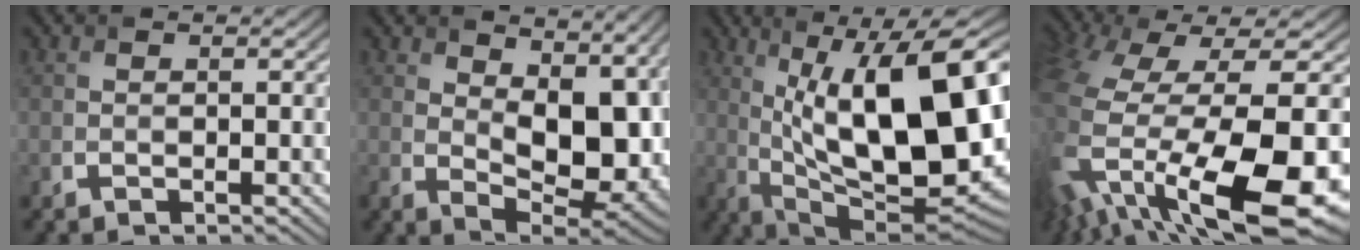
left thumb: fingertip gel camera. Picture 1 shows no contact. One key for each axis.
{"total": 13.3, "fx": 3.7, "fy": 6.6, "fz": 10.9, "tx": -0.164, "ty": -0.004, "tz": 0.070}
{"total": 18.1, "fx": 1.5, "fy": 6.7, "fz": 16.7, "tx": -0.253, "ty": 0.017, "tz": 0.027}
{"total": 18.0, "fx": -6.7, "fy": 8.0, "fz": 14.7, "tx": -0.334, "ty": -0.086, "tz": -0.063}